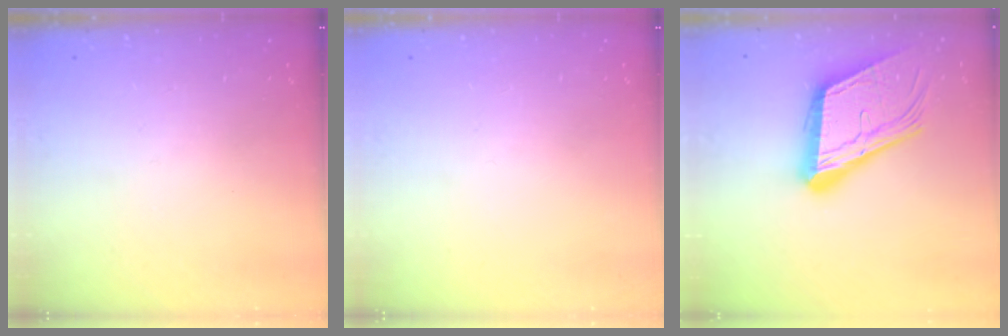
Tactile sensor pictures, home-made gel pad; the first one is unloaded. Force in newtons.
{"total": 0.0}
{"total": 20.7, "press": 20.5, "slide": 3.2}